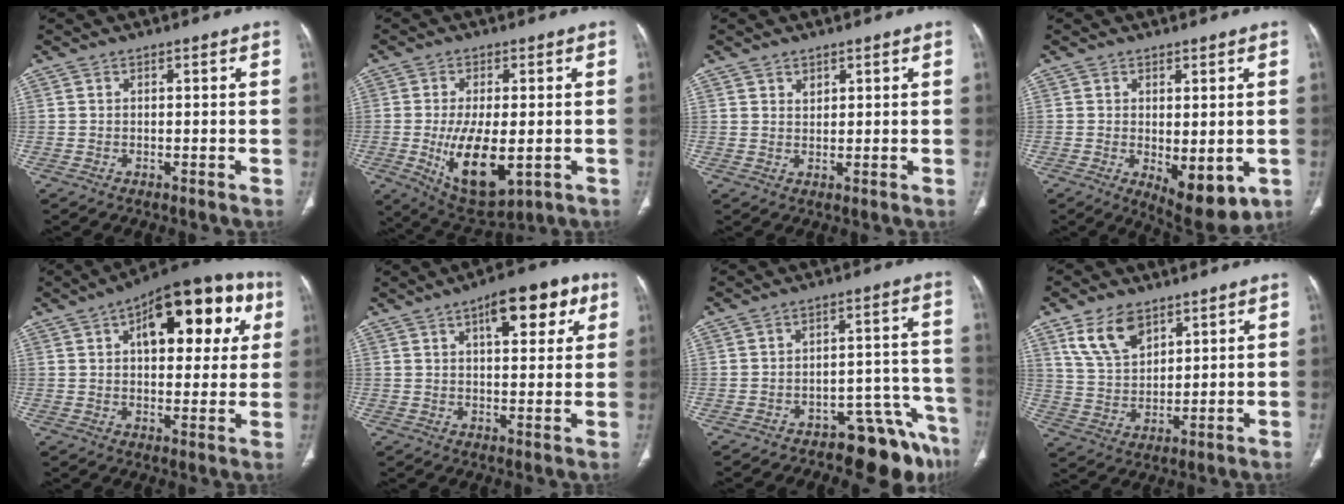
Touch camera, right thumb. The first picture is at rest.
{"total": 12.9, "force": [-2.6, 6.0, 11.1], "torque": [-0.183, -0.020, -0.027]}
{"total": 1.6, "force": [1.1, 1.1, 0.4], "torque": [0.005, -0.008, 0.018]}
{"total": 8.9, "force": [-2.0, 4.1, 7.6], "torque": [-0.086, -0.016, -0.013]}
{"total": 21.5, "force": [7.3, 10.5, 17.3], "torque": [-0.194, 0.015, 0.097]}
{"total": 12.5, "force": [5.7, 5.2, 9.8], "torque": [-0.099, -0.005, 0.073]}
{"total": 10.4, "force": [-8.4, 4.4, 4.2], "torque": [-0.002, 0.102, -0.119]}
{"total": 9.7, "force": [5.9, 5.6, 5.3], "torque": [-0.083, -0.027, 0.123]}